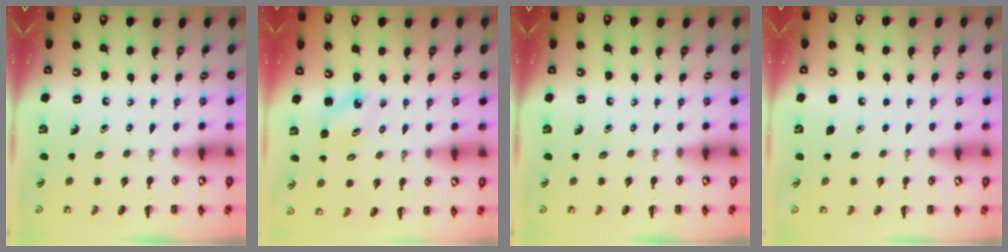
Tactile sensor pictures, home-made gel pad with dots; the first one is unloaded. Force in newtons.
{"total": 2.3, "press": 2.3, "slide": 0.4}
{"total": 0.0}
{"total": 1.7, "press": 1.7, "slide": 0.1}